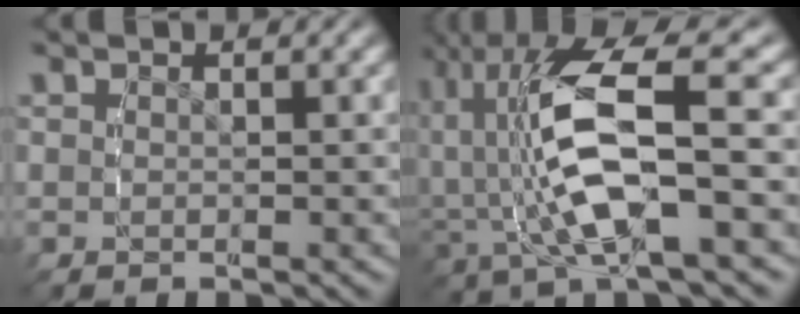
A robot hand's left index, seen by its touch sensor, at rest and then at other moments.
{"total": 8.3, "force": [-0.4, 3.8, 7.4], "torque": [-0.162, -0.008, -0.010]}